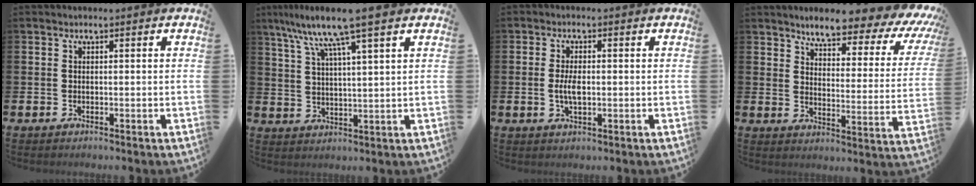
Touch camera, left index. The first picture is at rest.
{"total": 9.3, "force": [7.1, 0.5, 6.0], "torque": [-0.129, -0.022, 0.123]}
{"total": 3.3, "force": [-0.1, 1.4, 3.0], "torque": [-0.052, 0.001, -0.003]}
{"total": 6.4, "force": [5.6, 1.3, 2.8], "torque": [-0.058, -0.049, 0.085]}